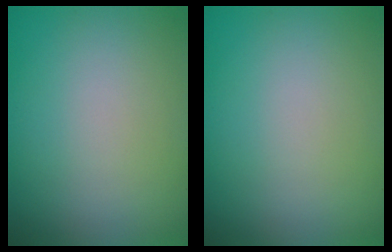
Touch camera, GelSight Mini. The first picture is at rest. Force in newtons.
{"total": 0.0}